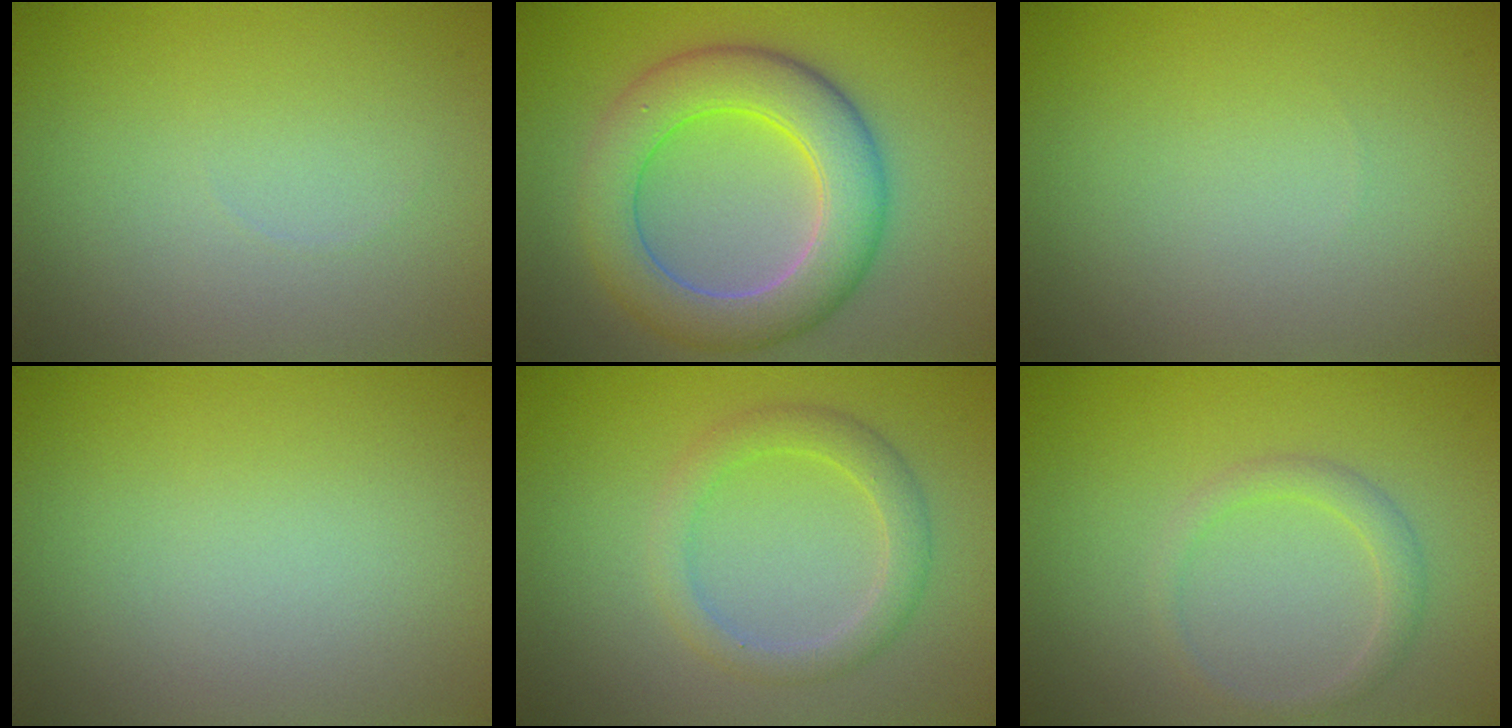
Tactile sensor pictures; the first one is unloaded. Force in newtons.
{"total": 7.5, "press": 7.5, "slide": 0.2}
{"total": 0.0}
{"total": 0.0}
{"total": 2.7, "press": 2.7, "slide": 0.0}
{"total": 1.7, "press": 1.7, "slide": 0.1}